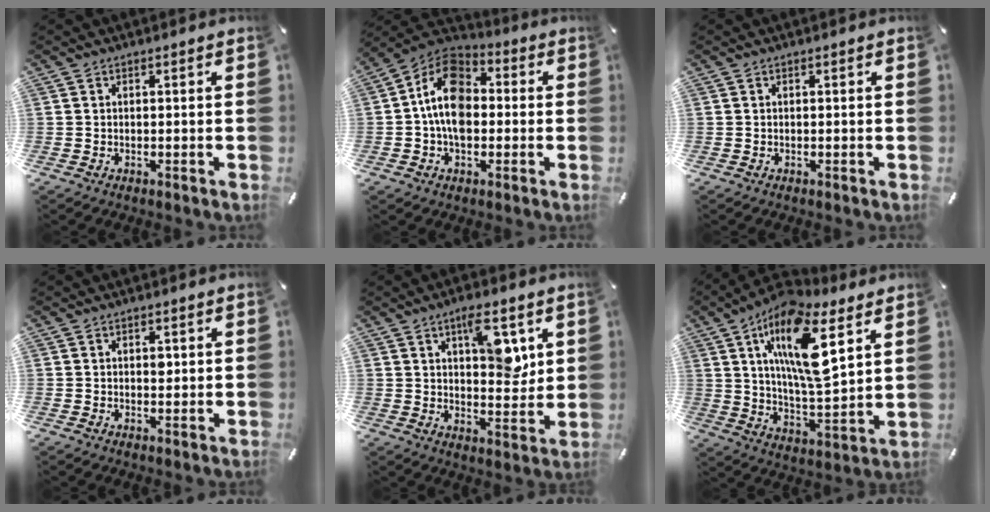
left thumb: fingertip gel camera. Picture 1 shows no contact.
{"total": 12.5, "force": [-1.2, 8.8, 8.8], "torque": [-0.175, 0.009, -0.027]}
{"total": 0.0}
{"total": 1.3, "force": [0.3, 0.8, 0.9], "torque": [-0.003, -0.004, 0.001]}
{"total": 11.0, "force": [4.7, 5.2, 8.6], "torque": [-0.101, -0.026, 0.073]}
{"total": 18.0, "force": [8.6, 5.8, 14.7], "torque": [-0.281, -0.032, 0.139]}